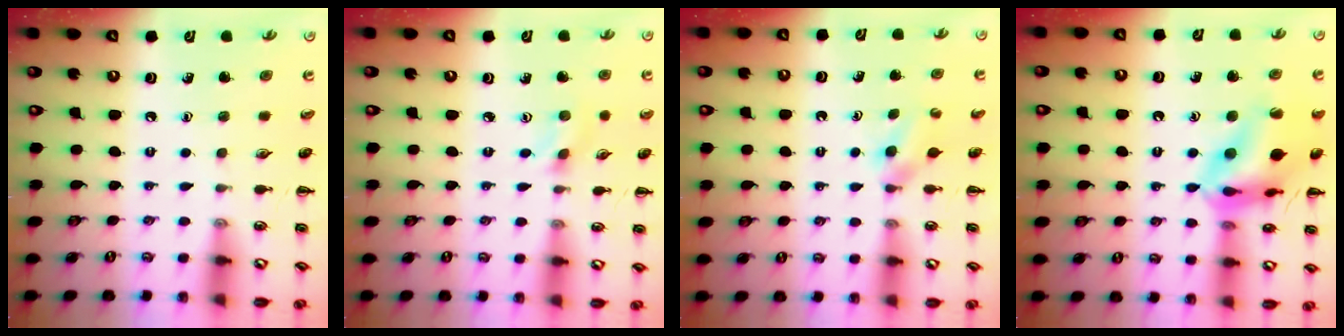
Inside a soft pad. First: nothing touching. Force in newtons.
{"total": 1.1, "press": 1.0, "slide": 0.5}
{"total": 2.7, "press": 2.5, "slide": 1.0}
{"total": 16.9, "press": 16.8, "slide": 2.3}